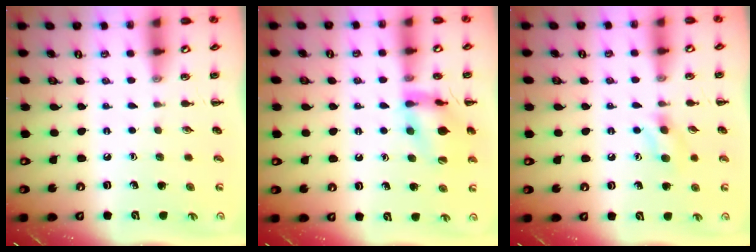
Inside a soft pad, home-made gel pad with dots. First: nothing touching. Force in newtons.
{"total": 14.7, "press": 14.7, "slide": 1.1}
{"total": 5.8, "press": 5.5, "slide": 1.6}